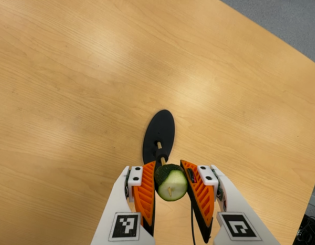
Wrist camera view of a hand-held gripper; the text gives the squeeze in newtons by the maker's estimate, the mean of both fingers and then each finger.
{"total": 8.3, "left": 8.7, "right": 8.0}